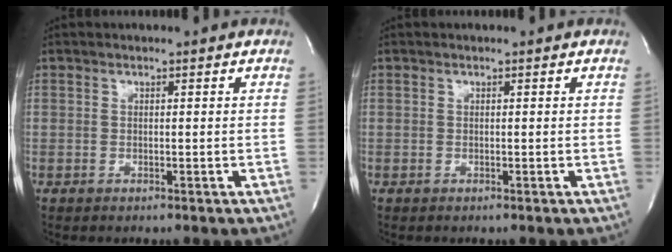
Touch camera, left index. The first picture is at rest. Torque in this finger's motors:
{"motor_torque": [0.00, 0.00, -0.02, 0.00]}